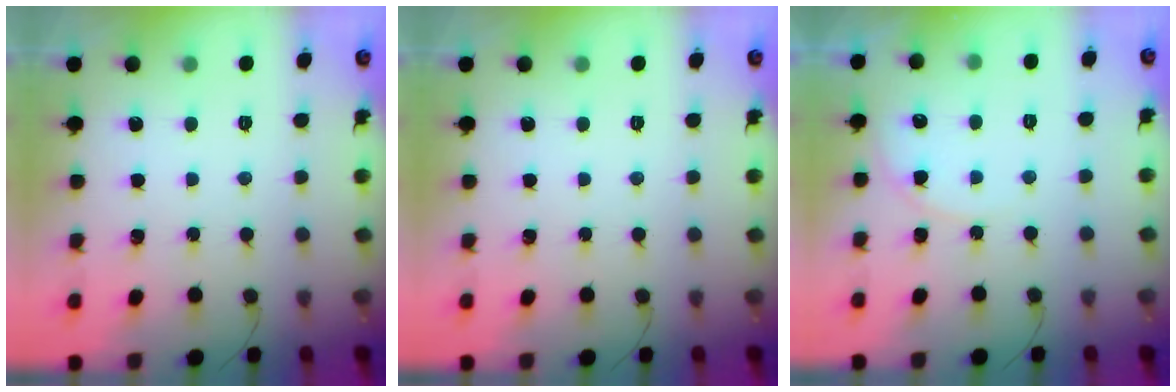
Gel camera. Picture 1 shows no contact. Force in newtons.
{"total": 0.0}
{"total": 6.2, "press": 6.2, "slide": 0.2}